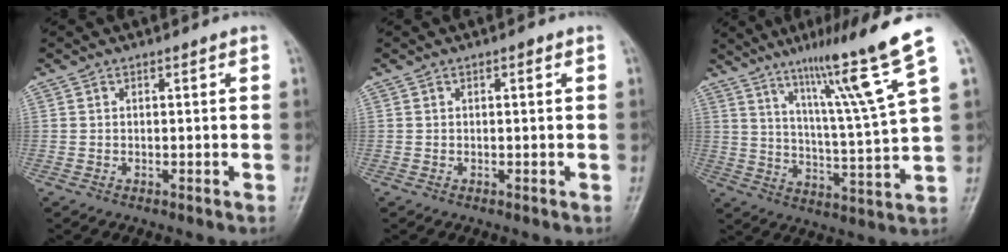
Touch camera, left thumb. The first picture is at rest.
{"total": 0.8, "force": [0.2, 0.3, 0.7], "torque": [-0.007, 0.002, 0.002]}
{"total": 14.8, "force": [9.9, -1.6, 10.9], "torque": [-0.169, -0.064, 0.159]}